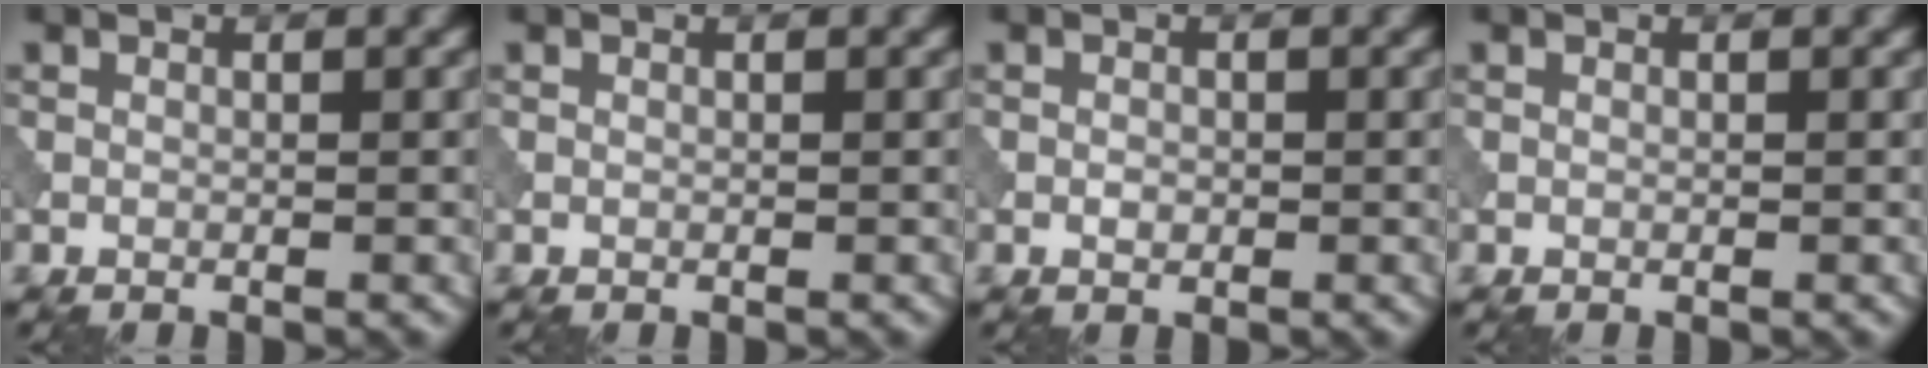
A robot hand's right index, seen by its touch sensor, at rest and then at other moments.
{"total": 0.0}
{"total": 0.8, "force": [-0.2, 0.5, 0.5], "torque": [-0.008, 0.000, -0.005]}
{"total": 0.0}